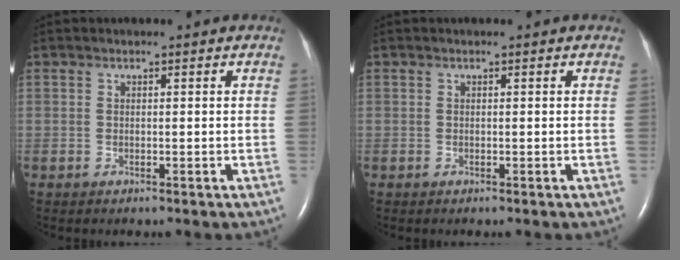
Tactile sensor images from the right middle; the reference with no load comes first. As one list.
[{"total": 0.0}]